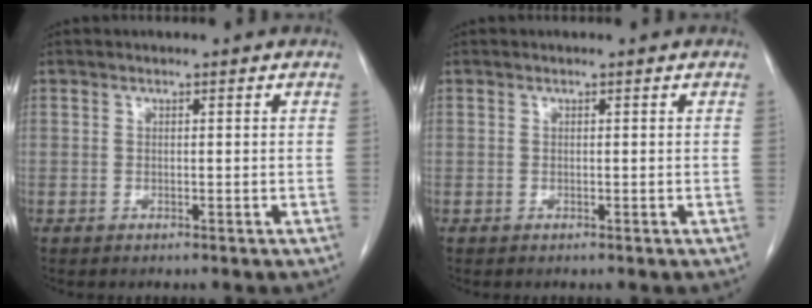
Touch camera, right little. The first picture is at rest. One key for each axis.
{"total": 0.0}